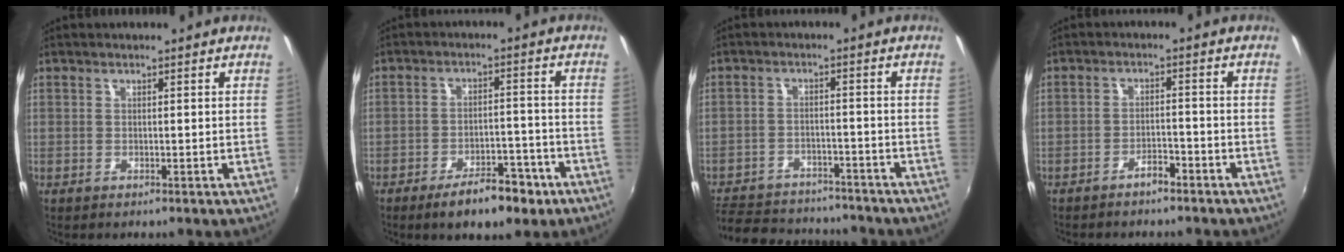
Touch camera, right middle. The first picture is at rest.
{"total": 9.3, "force": [-6.1, 3.7, 5.9], "torque": [-0.106, 0.006, -0.082]}
{"total": 18.3, "force": [-15.5, 7.1, 6.7], "torque": [-0.163, 0.005, -0.216]}
{"total": 3.1, "force": [-2.7, 0.9, 1.2], "torque": [-0.034, 0.005, -0.040]}